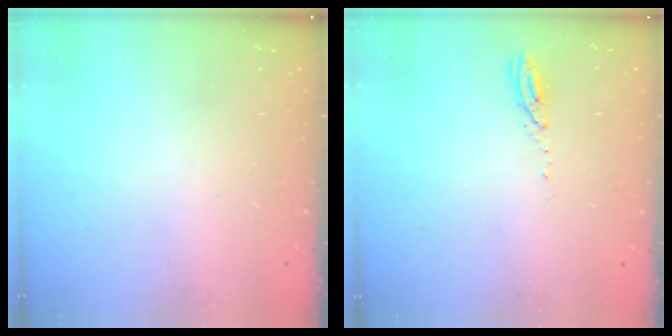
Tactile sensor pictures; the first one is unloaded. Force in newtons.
{"total": 3.0, "press": 2.9, "slide": 0.3}